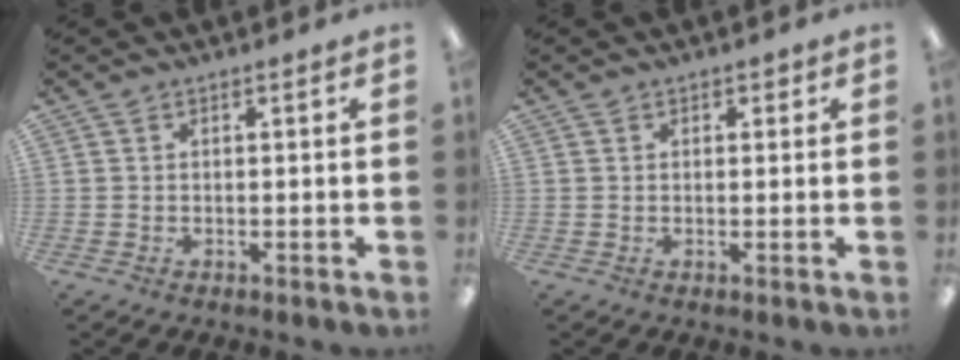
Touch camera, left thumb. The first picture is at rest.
{"total": 1.1, "force": [0.6, 0.9, 0.2], "torque": [0.004, 0.000, 0.008]}